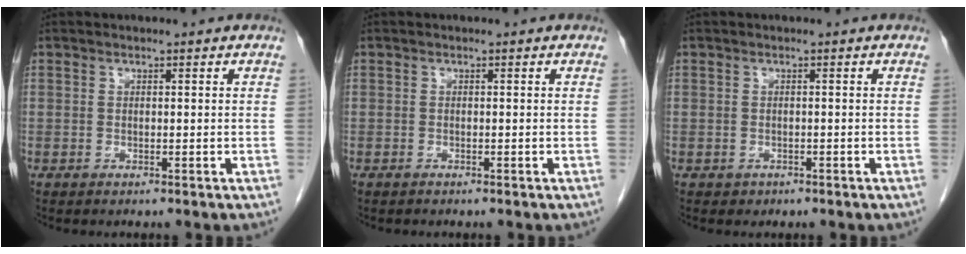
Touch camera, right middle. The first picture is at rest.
{"total": 0.0}
{"total": 0.9, "force": [-0.5, 0.7, 0.1], "torque": [-0.007, 0.003, -0.003]}